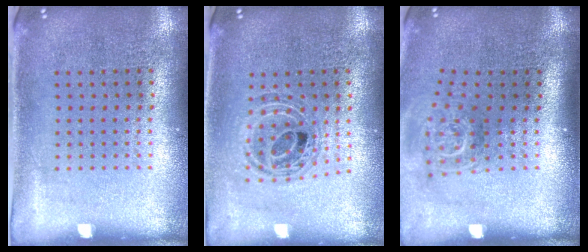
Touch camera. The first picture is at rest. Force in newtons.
{"total": 0.8, "press": 0.8, "slide": 0.1}
{"total": 1.9, "press": 1.3, "slide": 1.3}